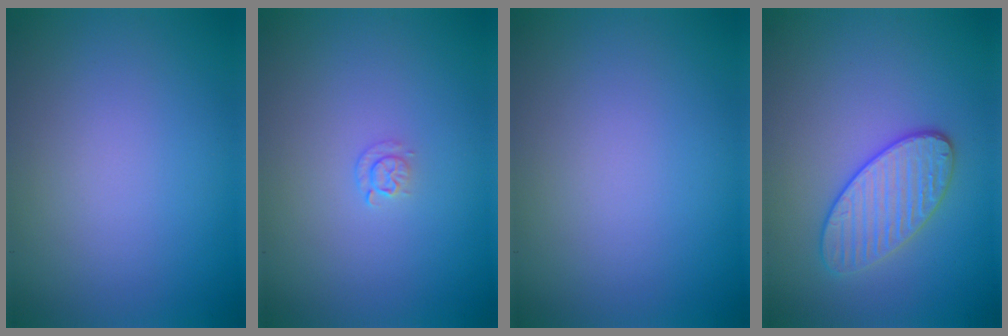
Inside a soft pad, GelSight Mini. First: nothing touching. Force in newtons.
{"total": 0.9, "press": 0.6, "slide": 0.6}
{"total": 0.0}
{"total": 3.5, "press": 3.4, "slide": 0.8}